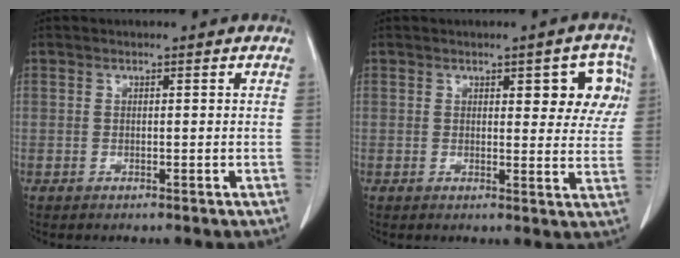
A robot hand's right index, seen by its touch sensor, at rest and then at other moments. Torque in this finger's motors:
{"motor_torque": [0.20, 0.18, 0.12, 0.02]}